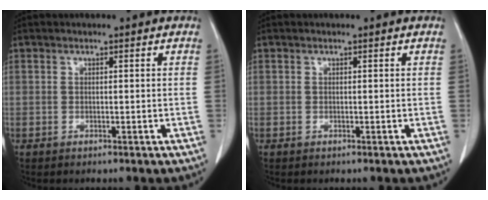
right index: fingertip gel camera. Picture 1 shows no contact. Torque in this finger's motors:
{"motor_torque": [0.00, 0.00, 0.00, 0.00]}